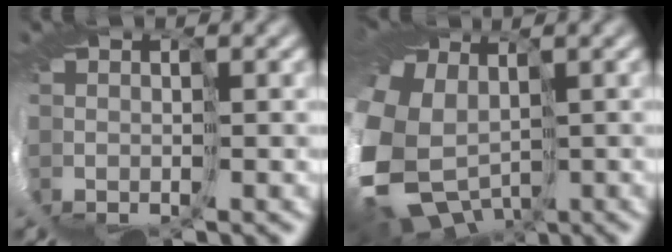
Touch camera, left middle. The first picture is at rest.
{"total": 11.9, "force": [-2.5, 9.1, 7.3], "torque": [-0.224, -0.038, -0.006]}